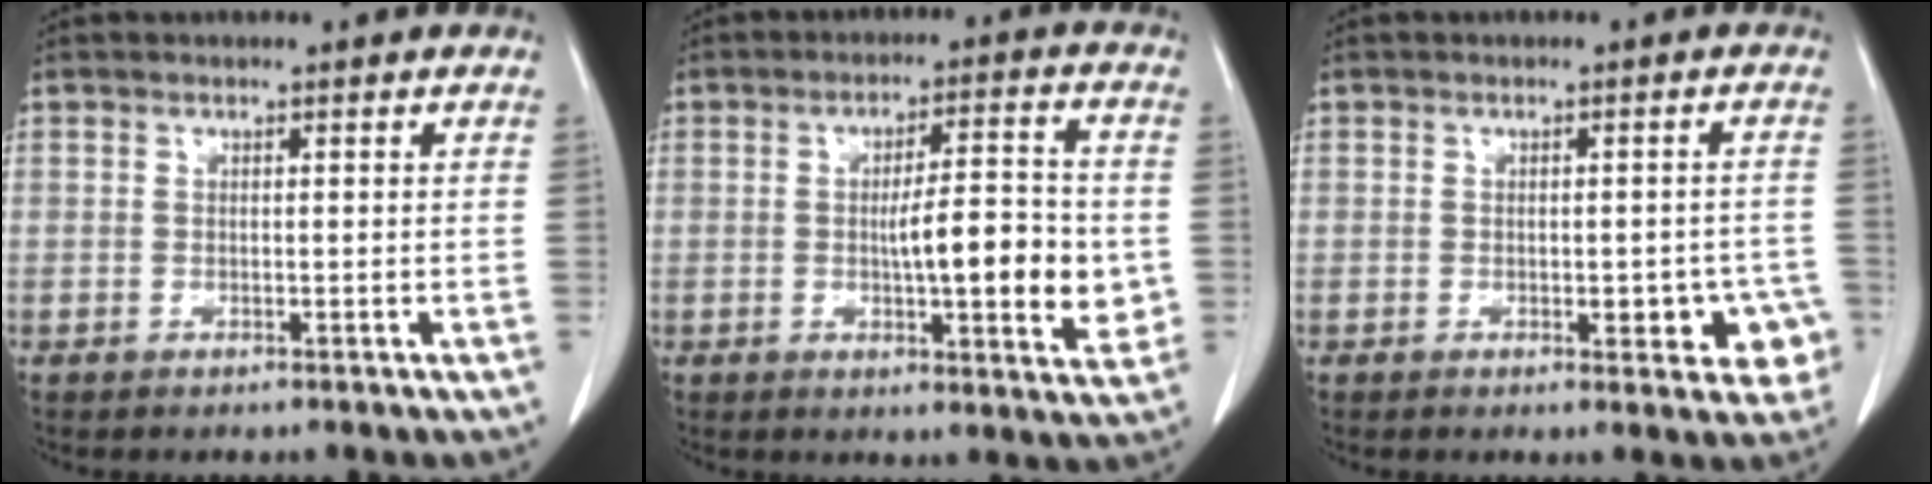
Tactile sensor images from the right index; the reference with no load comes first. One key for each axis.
{"total": 11.4, "fx": -1.1, "fy": 2.4, "fz": 11.1, "tx": -0.160, "ty": 0.005, "tz": -0.017}
{"total": 5.9, "fx": -2.1, "fy": 2.6, "fz": 4.9, "tx": -0.046, "ty": 0.008, "tz": -0.021}